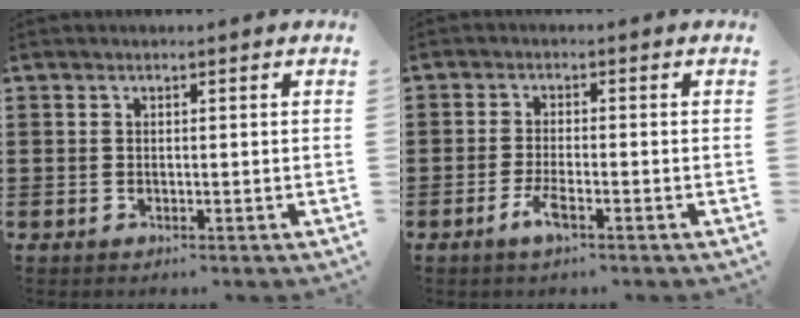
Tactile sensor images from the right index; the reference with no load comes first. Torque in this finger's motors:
{"motor_torque": [0.69, 1.45, 0.10, 0.01]}